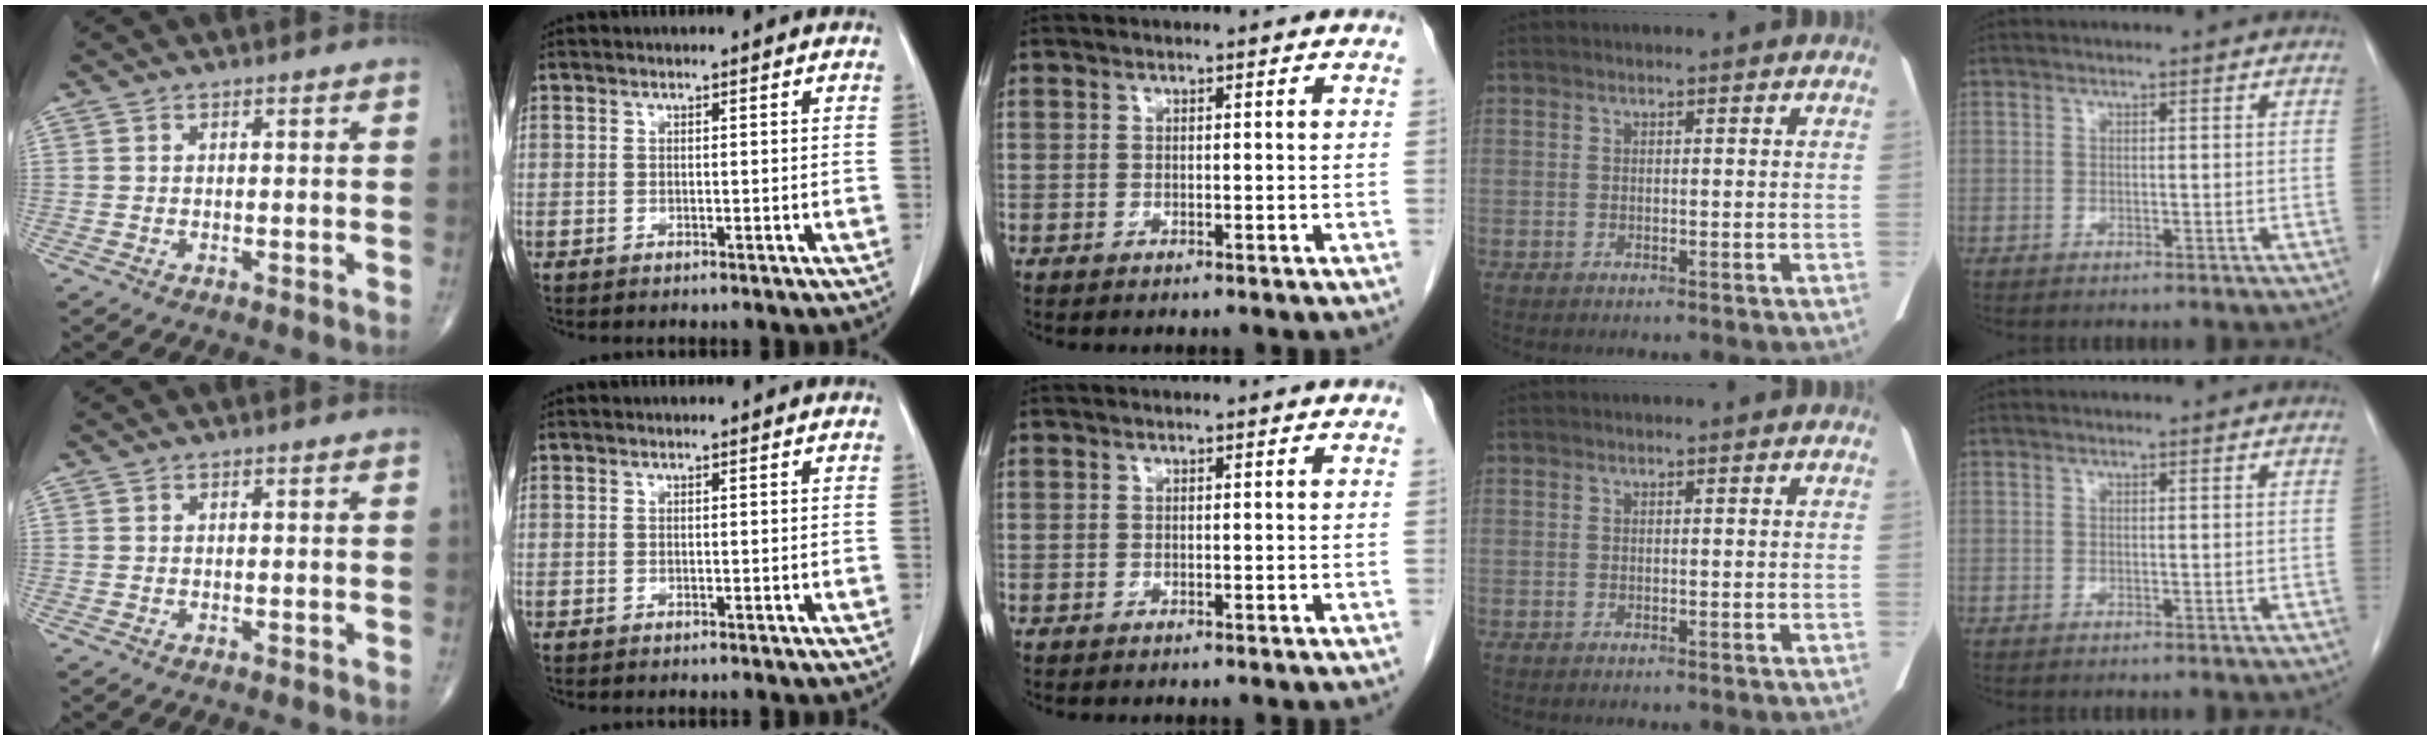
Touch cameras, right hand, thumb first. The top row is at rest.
{}